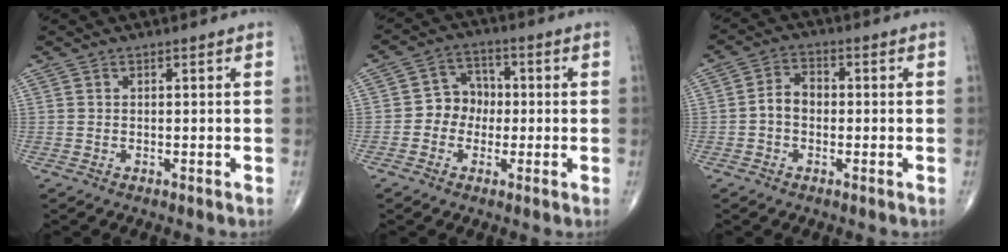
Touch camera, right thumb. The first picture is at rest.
{"total": 6.4, "force": [-0.7, 5.6, 3.0], "torque": [-0.014, 0.023, -0.027]}
{"total": 4.5, "force": [-0.7, 3.3, 3.0], "torque": [-0.040, 0.020, -0.021]}